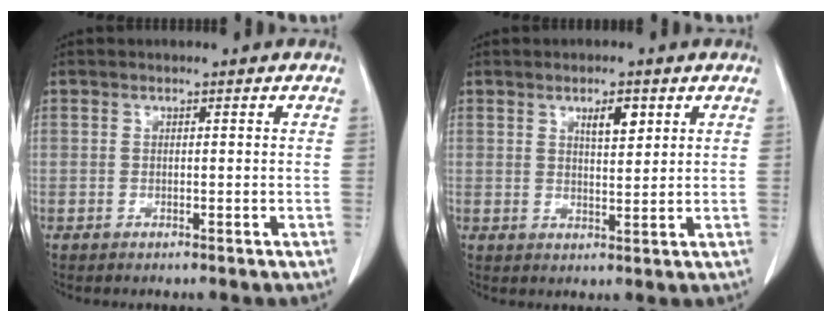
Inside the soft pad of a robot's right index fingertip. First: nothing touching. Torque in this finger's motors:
{"motor_torque": [0.33, 0.32, 0.06, 0.03]}